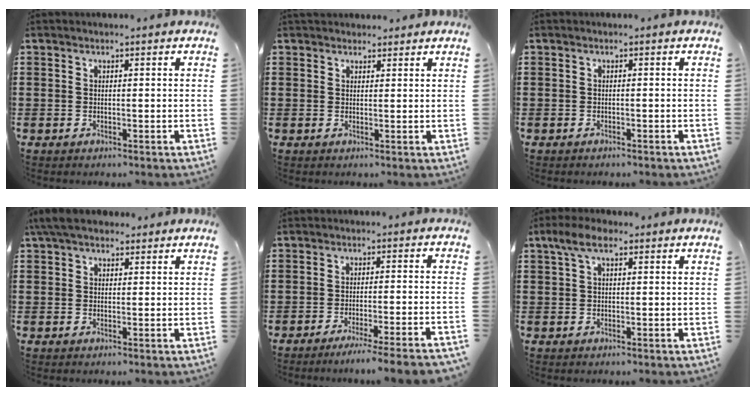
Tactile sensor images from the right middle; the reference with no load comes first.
{"total": 1.7, "force": [1.7, 0.4, 0.0], "torque": [0.004, 0.000, 0.031]}
{"total": 0.6, "force": [-0.6, 0.1, 0.2], "torque": [-0.005, -0.002, -0.010]}
{"total": 4.1, "force": [3.3, 1.3, 1.9], "torque": [-0.048, 0.006, 0.063]}
{"total": 3.9, "force": [-3.4, -0.7, 1.9], "torque": [-0.029, -0.012, -0.066]}
{"total": 4.4, "force": [2.3, 1.7, 3.4], "torque": [-0.072, 0.010, 0.039]}